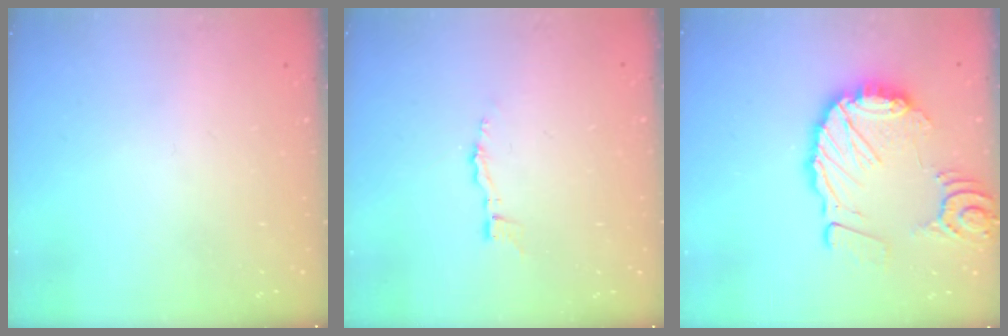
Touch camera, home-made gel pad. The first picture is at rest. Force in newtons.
{"total": 3.0, "press": 3.0, "slide": 0.3}
{"total": 16.0, "press": 15.9, "slide": 1.8}